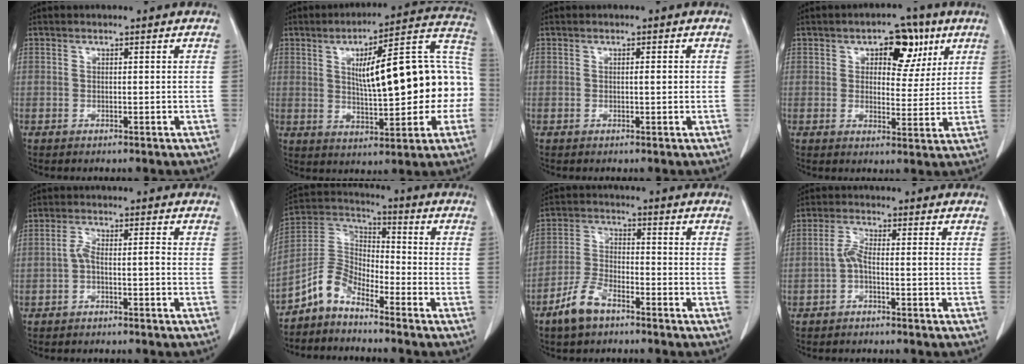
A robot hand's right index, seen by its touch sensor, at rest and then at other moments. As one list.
[{"total": 19.8, "force": [0.7, 4.8, 19.2], "torque": [-0.254, 0.043, 0.018]}, {"total": 1.0, "force": [0.0, 0.2, 1.0], "torque": [-0.014, 0.001, 0.000]}, {"total": 7.6, "force": [3.6, 4.2, 5.2], "torque": [-0.058, 0.014, 0.049]}, {"total": 2.9, "force": [-1.2, 0.6, 2.6], "torque": [-0.049, 0.014, -0.020]}, {"total": 7.0, "force": [-5.8, 2.7, 2.9], "torque": [-0.068, 0.024, -0.123]}, {"total": 6.8, "force": [-4.8, 2.7, 3.9], "torque": [-0.094, -0.003, -0.096]}, {"total": 2.8, "force": [-1.3, 0.4, 2.5], "torque": [-0.052, 0.011, -0.026]}]